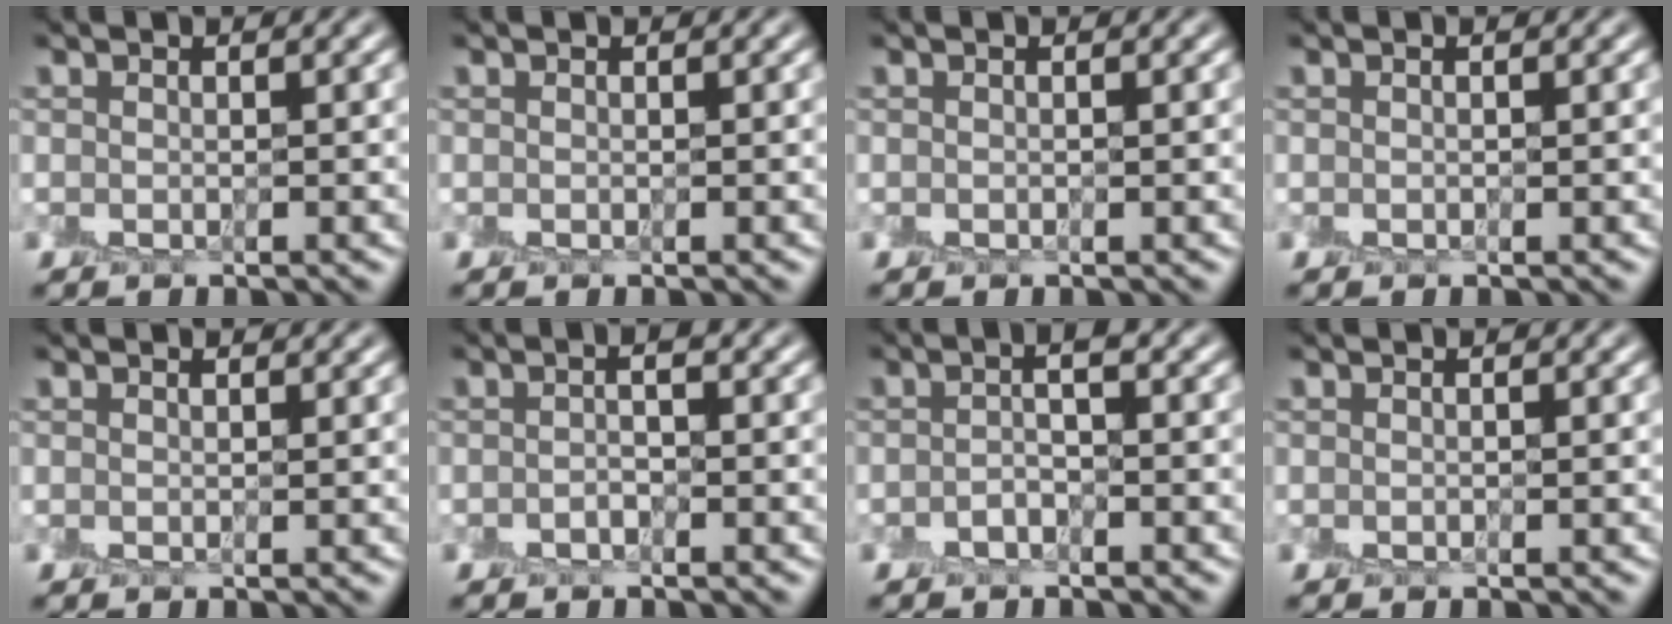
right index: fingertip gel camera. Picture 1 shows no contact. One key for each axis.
{"total": 0.0}
{"total": 0.0}
{"total": 0.0}
{"total": 0.6, "fx": 0.4, "fy": 0.3, "fz": 0.3, "tx": -0.001, "ty": 0.003, "tz": 0.006}
{"total": 0.8, "fx": -0.4, "fy": 0.2, "fz": 0.7, "tx": -0.016, "ty": 0.004, "tz": -0.010}
{"total": 1.3, "fx": -0.5, "fy": 0.3, "fz": 1.1, "tx": -0.024, "ty": 0.006, "tz": -0.015}
{"total": 0.0}